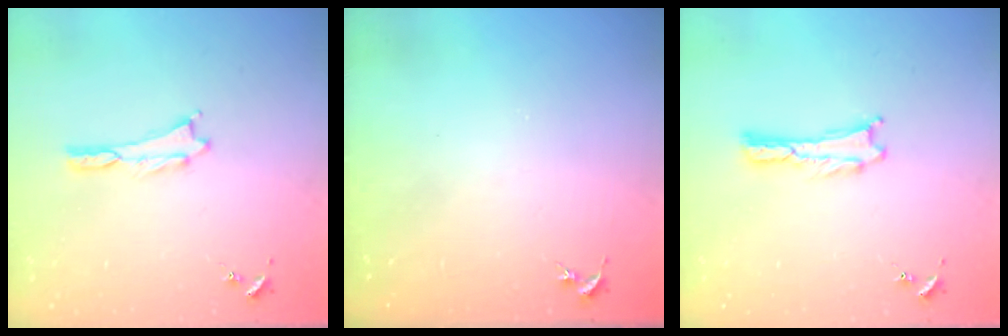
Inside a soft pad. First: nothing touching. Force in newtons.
{"total": 0.0}
{"total": 0.0}